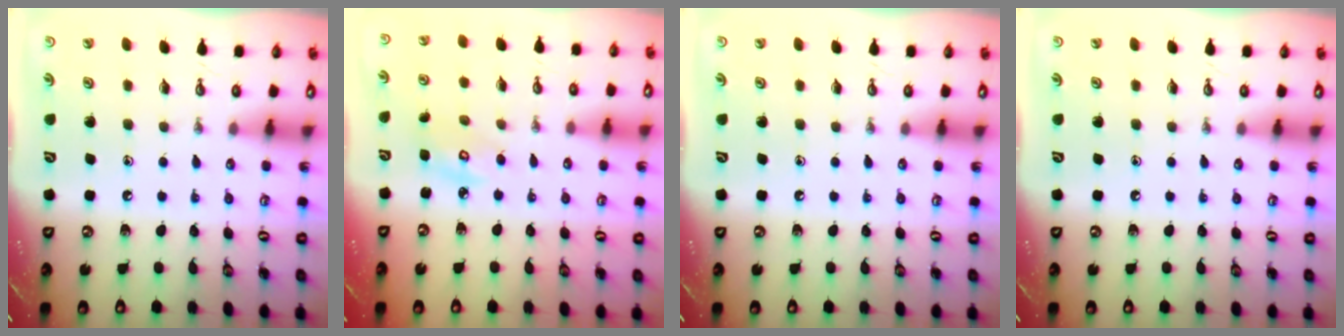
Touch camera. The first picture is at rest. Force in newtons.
{"total": 3.2, "press": 3.2, "slide": 0.2}
{"total": 0.0}
{"total": 0.0}